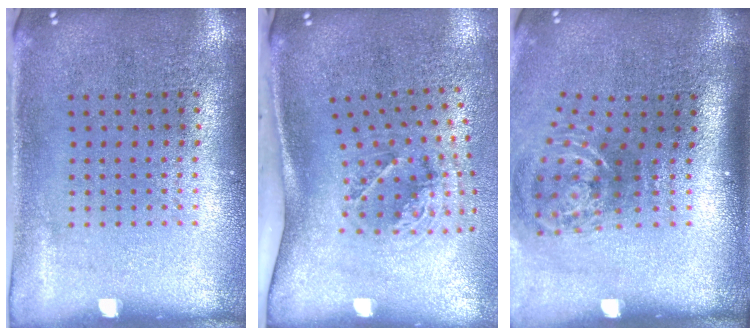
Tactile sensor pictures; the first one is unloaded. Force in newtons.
{"total": 2.0, "press": 1.3, "slide": 1.5}
{"total": 2.1, "press": 1.3, "slide": 1.6}